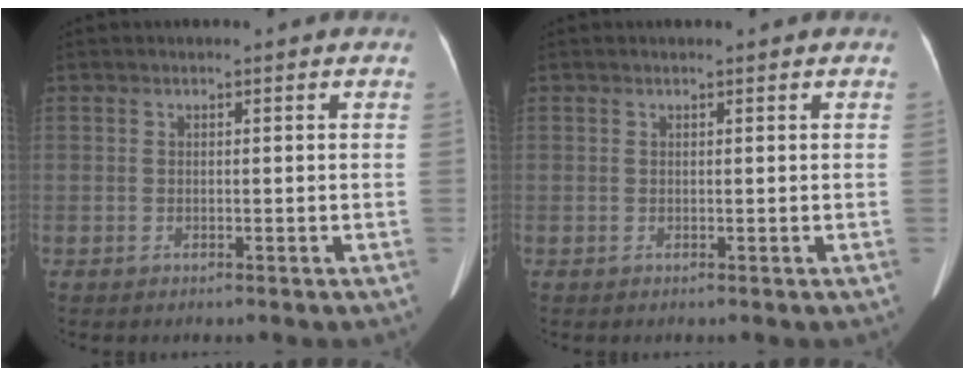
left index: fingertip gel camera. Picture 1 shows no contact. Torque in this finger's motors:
{"motor_torque": [0.03, 0.09, -0.07, 0.00]}